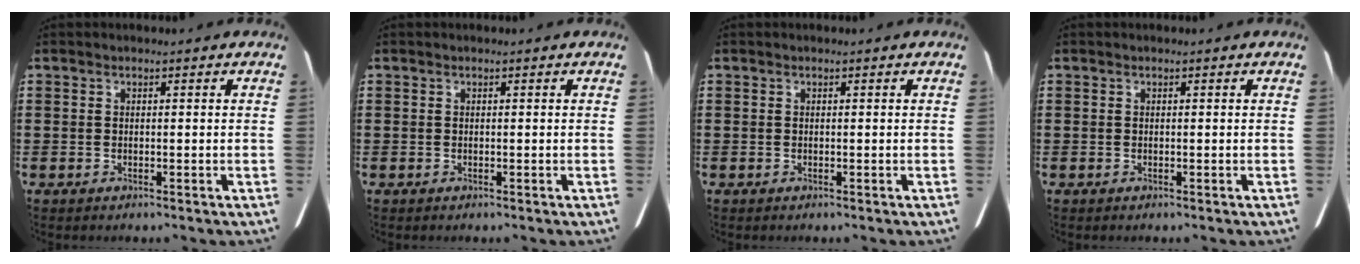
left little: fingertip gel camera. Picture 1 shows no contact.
{"total": 0.0}
{"total": 0.0}
{"total": 0.0}